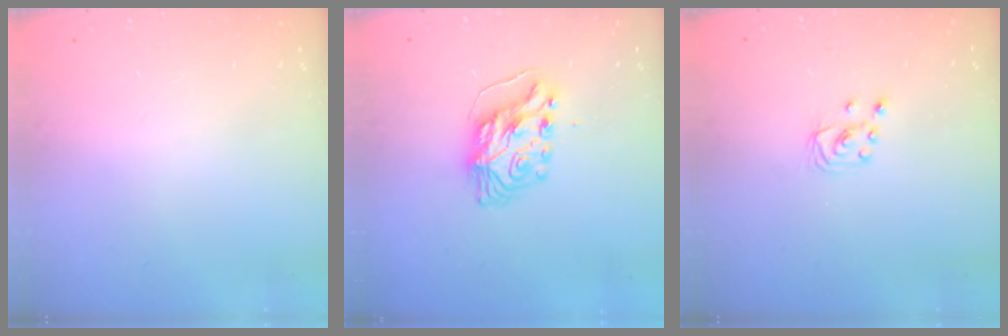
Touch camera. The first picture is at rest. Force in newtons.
{"total": 9.3, "press": 9.3, "slide": 0.9}
{"total": 3.2, "press": 3.2, "slide": 0.2}